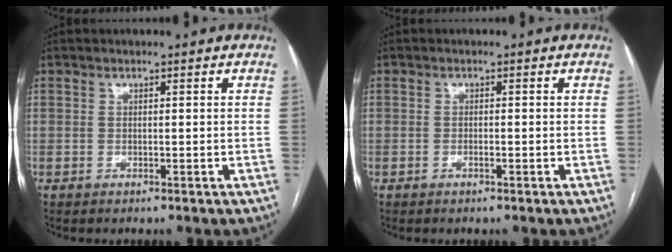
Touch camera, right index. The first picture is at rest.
{"total": 0.8, "force": [-0.4, 0.1, 0.7], "torque": [-0.015, 0.000, -0.006]}